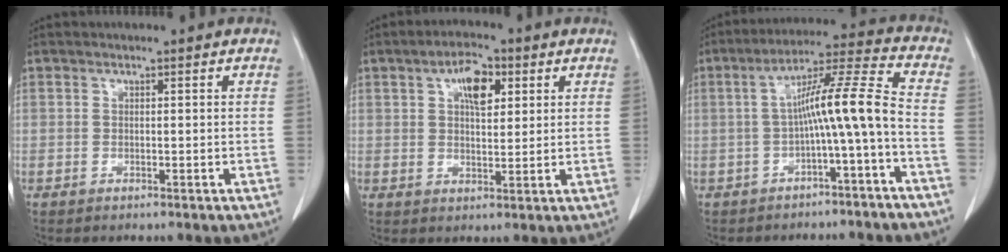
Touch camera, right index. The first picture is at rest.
{"total": 6.0, "force": [2.4, 2.6, 4.9], "torque": [-0.083, 0.009, 0.039]}
{"total": 9.9, "force": [-2.4, -0.8, 9.6], "torque": [-0.156, 0.029, -0.041]}